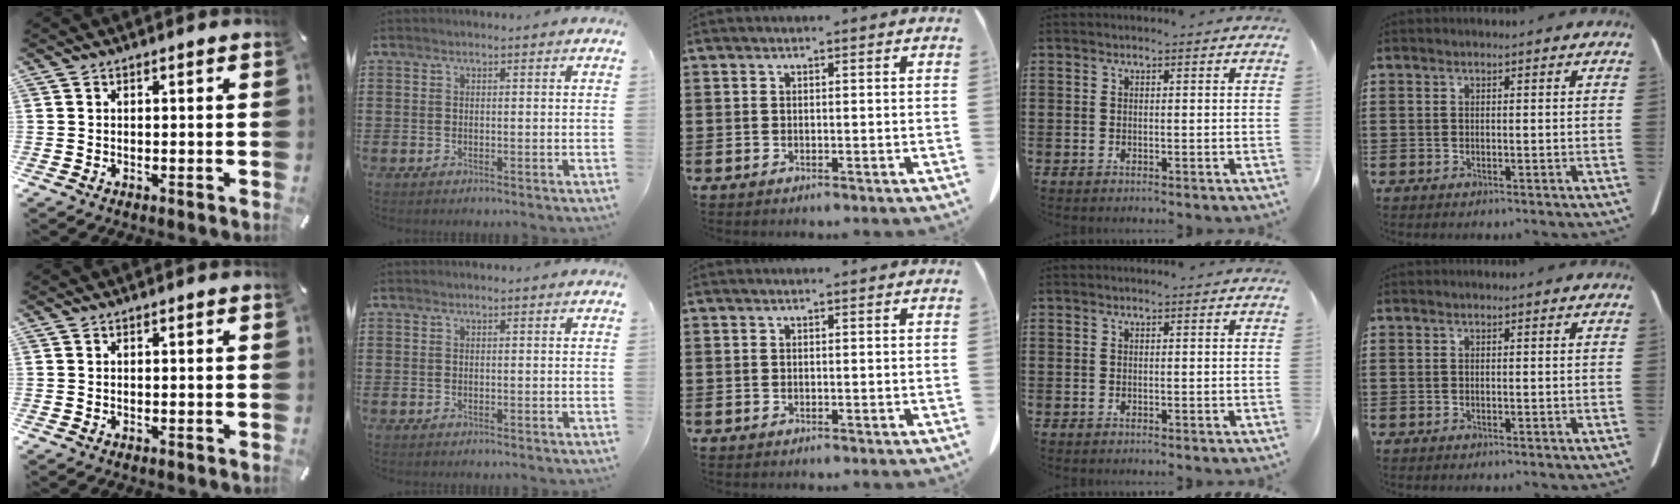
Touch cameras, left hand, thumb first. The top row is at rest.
{}